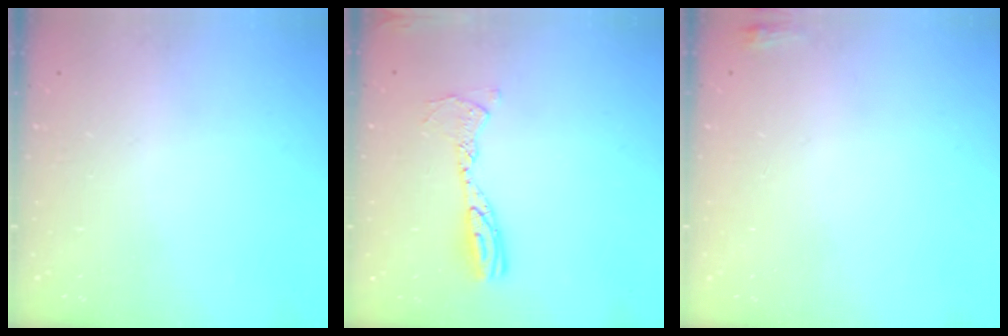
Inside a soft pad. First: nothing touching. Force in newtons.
{"total": 10.6, "press": 10.6, "slide": 0.9}
{"total": 3.2, "press": 2.9, "slide": 1.3}